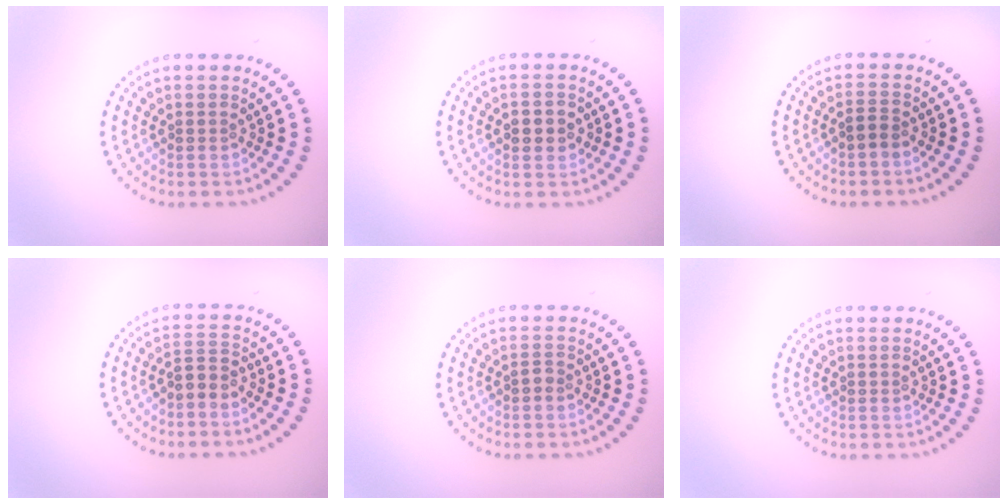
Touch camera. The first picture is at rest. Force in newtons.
{"total": 2.1, "press": 2.1, "slide": 0.1}
{"total": 1.2, "press": 0.9, "slide": 0.8}
{"total": 2.0, "press": 1.4, "slide": 1.3}
{"total": 0.7, "press": 0.6, "slide": 0.3}
{"total": 0.0}